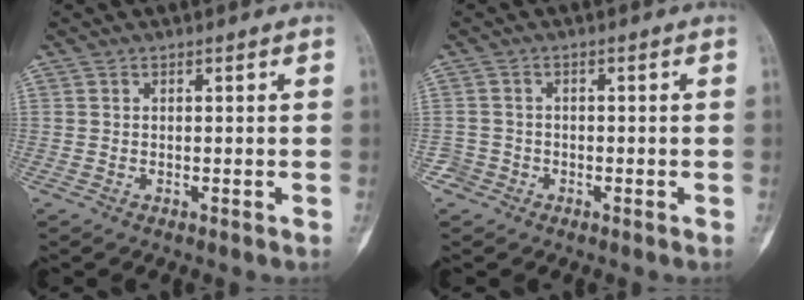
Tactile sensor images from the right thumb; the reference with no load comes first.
{"total": 2.4, "force": [-1.4, 1.9, -0.6], "torque": [0.021, 0.012, -0.033]}